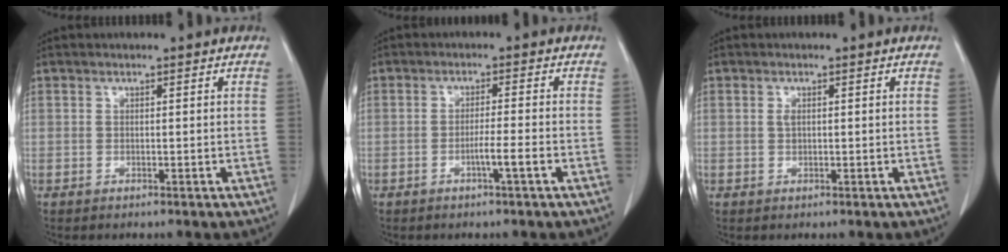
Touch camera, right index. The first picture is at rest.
{"total": 3.1, "force": [-1.4, -0.6, 2.7], "torque": [-0.046, -0.003, -0.026]}
{"total": 0.9, "force": [0.2, 0.4, 0.7], "torque": [-0.015, 0.000, 0.002]}